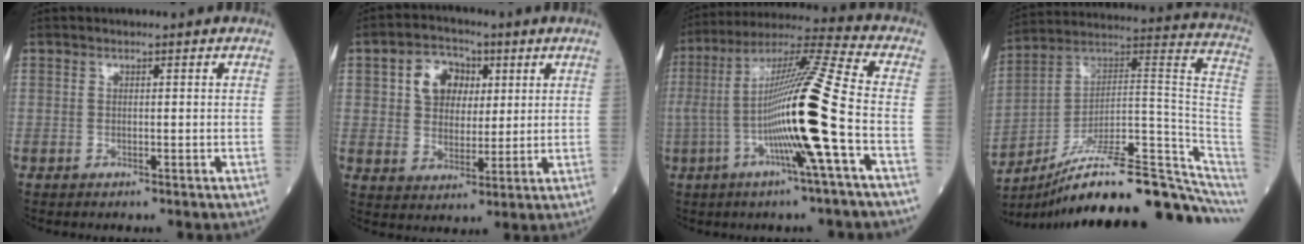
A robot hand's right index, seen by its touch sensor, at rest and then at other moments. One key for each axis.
{"total": 7.7, "fx": 2.7, "fy": 5.6, "fz": 4.5, "tx": -0.083, "ty": 0.023, "tz": 0.050}
{"total": 17.4, "fx": -3.7, "fy": -1.7, "fz": 16.9, "tx": -0.317, "ty": 0.007, "tz": -0.078}
{"total": 24.1, "fx": -18.3, "fy": 2.8, "fz": 15.5, "tx": -0.146, "ty": 0.057, "tz": -0.276}